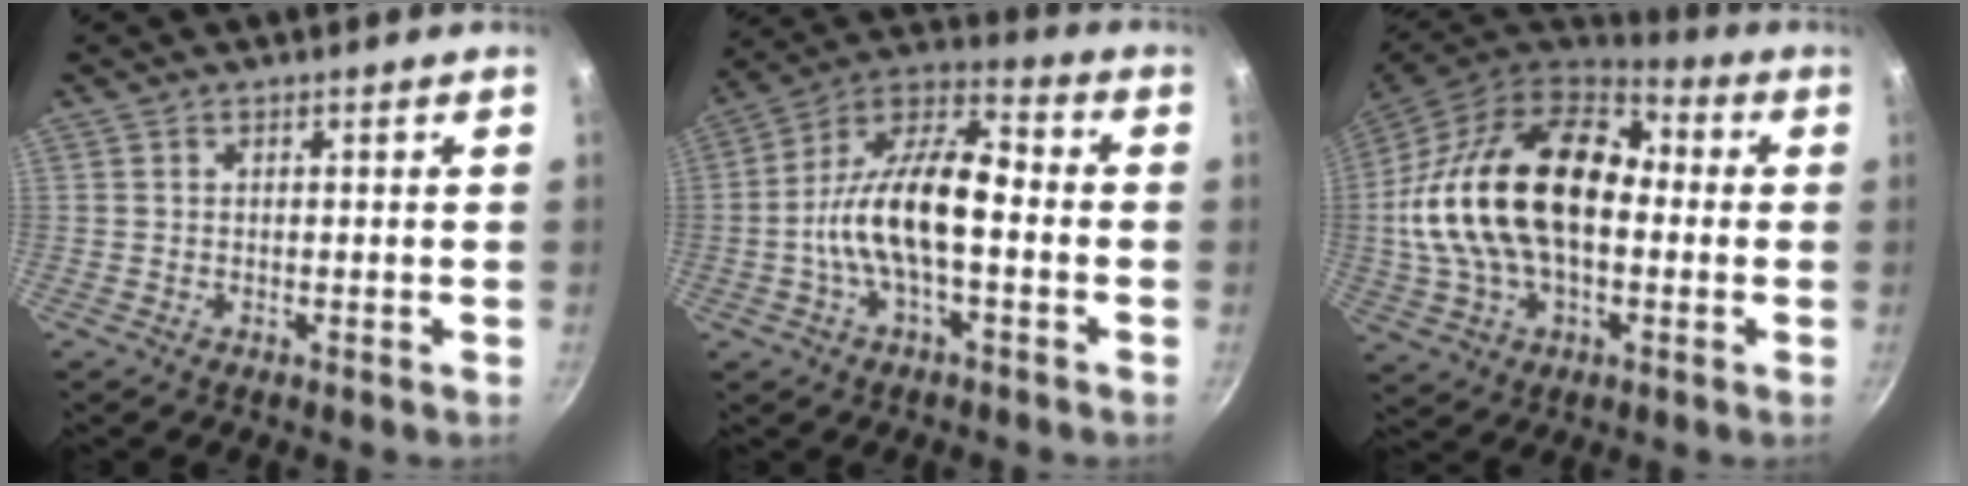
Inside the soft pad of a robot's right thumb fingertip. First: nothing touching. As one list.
[{"total": 16.1, "force": [-2.3, 7.2, 14.2], "torque": [-0.243, 0.042, -0.060]}, {"total": 25.9, "force": [0.4, 16.1, 20.2], "torque": [-0.367, 0.039, 0.000]}]